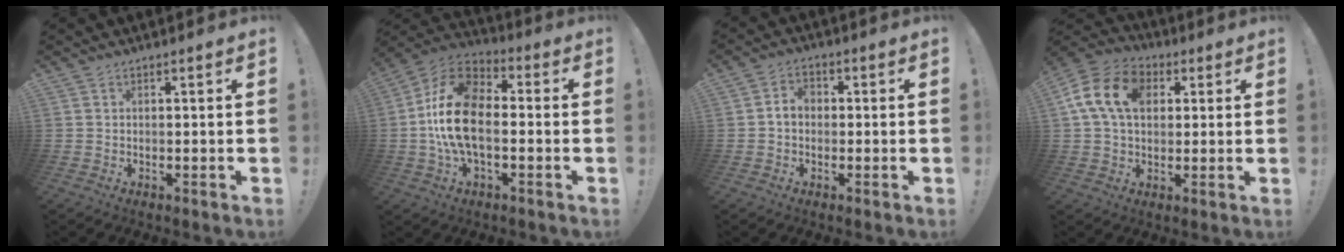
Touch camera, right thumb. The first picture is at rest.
{"total": 18.0, "force": [-1.8, 10.5, 14.5], "torque": [-0.271, 0.030, -0.025]}
{"total": 4.1, "force": [-0.3, 3.0, 2.8], "torque": [-0.045, 0.007, -0.006]}
{"total": 15.6, "force": [4.5, 11.0, 10.1], "torque": [-0.182, 0.005, 0.085]}